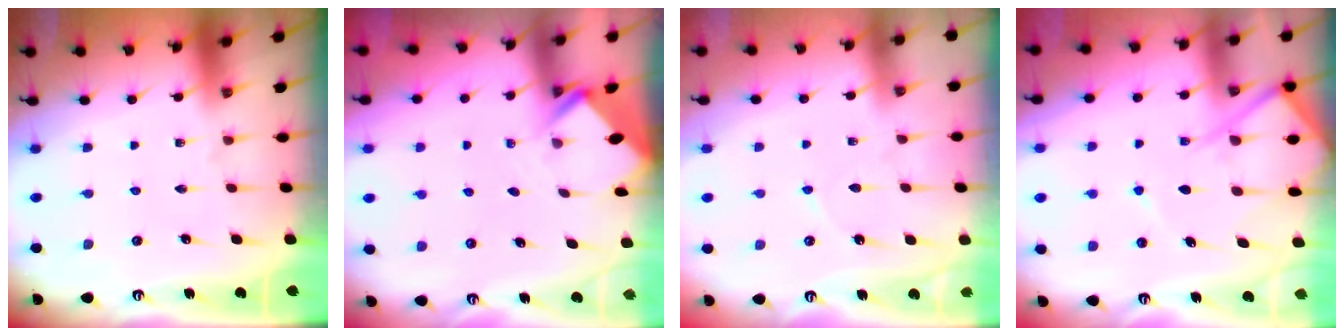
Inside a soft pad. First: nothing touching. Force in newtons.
{"total": 2.6, "press": 2.6, "slide": 0.2}
{"total": 3.4, "press": 3.3, "slide": 0.4}
{"total": 11.0, "press": 11.0, "slide": 1.0}